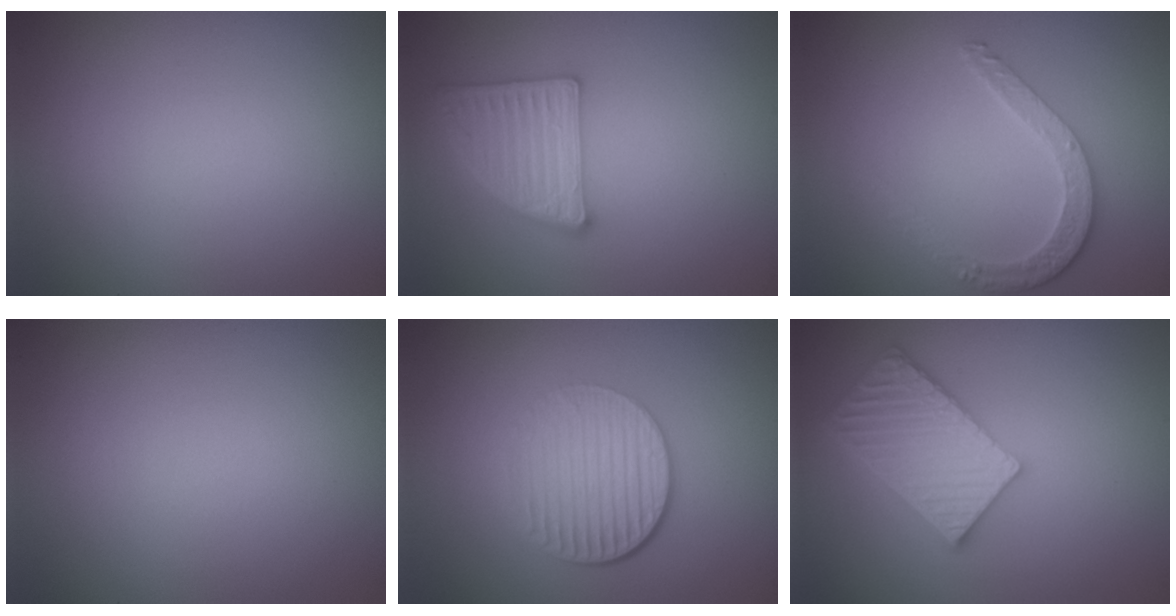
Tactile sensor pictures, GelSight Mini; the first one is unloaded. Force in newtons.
{"total": 4.2, "press": 3.9, "slide": 1.6}
{"total": 2.7, "press": 2.6, "slide": 0.7}
{"total": 0.0}
{"total": 4.6, "press": 2.9, "slide": 3.6}
{"total": 5.4, "press": 4.7, "slide": 2.6}